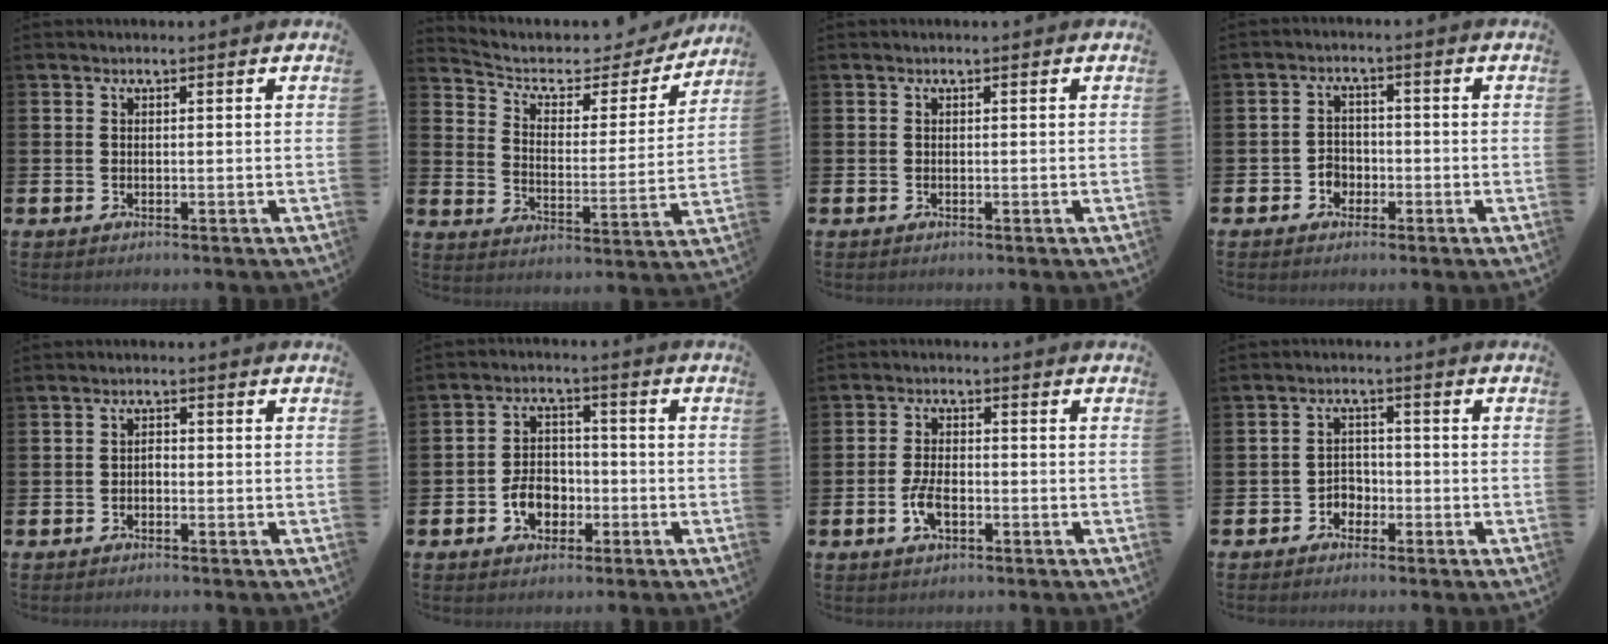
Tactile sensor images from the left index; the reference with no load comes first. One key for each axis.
{"total": 5.6, "fx": 4.7, "fy": 2.5, "fz": 1.5, "tx": -0.057, "ty": -0.039, "tz": 0.073}
{"total": 0.0}
{"total": 2.9, "fx": -1.7, "fy": 2.2, "fz": 0.7, "tx": -0.017, "ty": 0.005, "tz": -0.038}
{"total": 1.2, "fx": -0.8, "fy": 0.7, "fz": 0.6, "tx": -0.010, "ty": 0.000, "tz": -0.017}
{"total": 4.9, "fx": -2.0, "fy": 3.7, "fz": 2.6, "tx": -0.039, "ty": 0.005, "tz": -0.043}
{"total": 4.1, "fx": -1.4, "fy": 1.9, "fz": 3.3, "tx": -0.061, "ty": 0.002, "tz": -0.027}
{"total": 2.6, "fx": -1.8, "fy": 1.8, "fz": 0.4, "tx": -0.020, "ty": 0.006, "tz": -0.041}